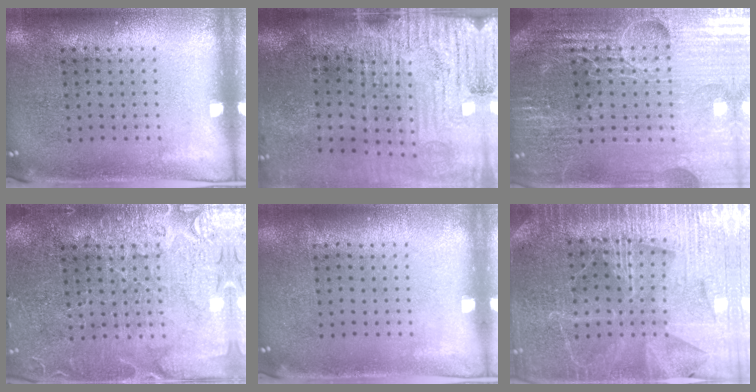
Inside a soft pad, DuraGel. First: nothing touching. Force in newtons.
{"total": 4.9, "press": 4.1, "slide": 2.6}
{"total": 6.2, "press": 5.5, "slide": 2.9}
{"total": 3.6, "press": 3.4, "slide": 1.2}
{"total": 0.0}
{"total": 4.1, "press": 3.9, "slide": 1.3}